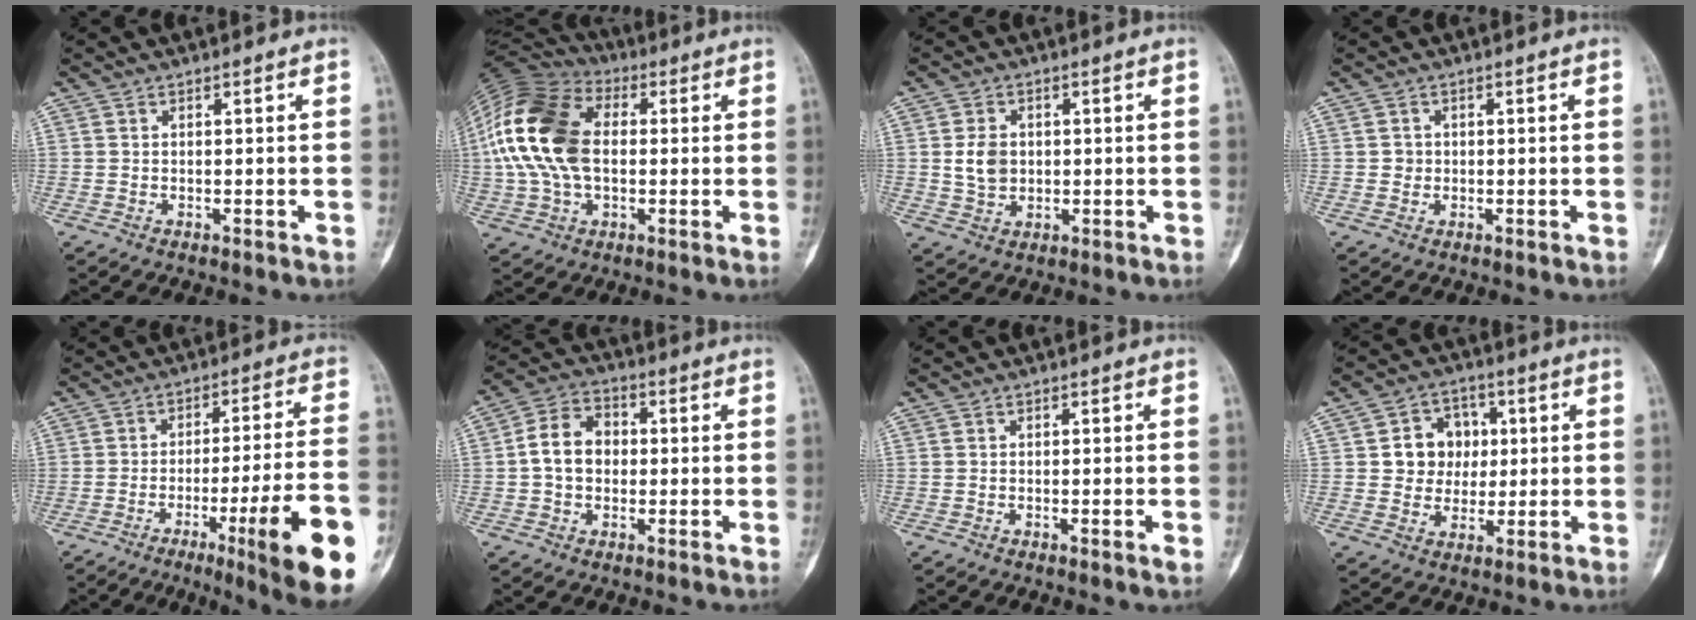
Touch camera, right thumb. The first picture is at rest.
{"total": 19.5, "force": [1.4, 12.5, 14.9], "torque": [-0.311, 0.023, 0.021]}
{"total": 5.2, "force": [0.4, 4.0, 3.3], "torque": [-0.048, -0.002, 0.013]}
{"total": 1.6, "force": [-0.1, 1.5, 0.4], "torque": [0.001, 0.005, -0.001]}
{"total": 19.4, "force": [-7.9, 1.5, 17.6], "torque": [-0.215, 0.014, -0.112]}
{"total": 8.7, "force": [0.0, 6.7, 5.5], "torque": [-0.081, 0.024, -0.010]}
{"total": 1.6, "force": [-0.4, 0.2, 1.6], "torque": [-0.023, -0.004, -0.006]}
{"total": 9.0, "force": [1.4, 7.9, 4.0], "torque": [-0.012, 0.004, 0.021]}